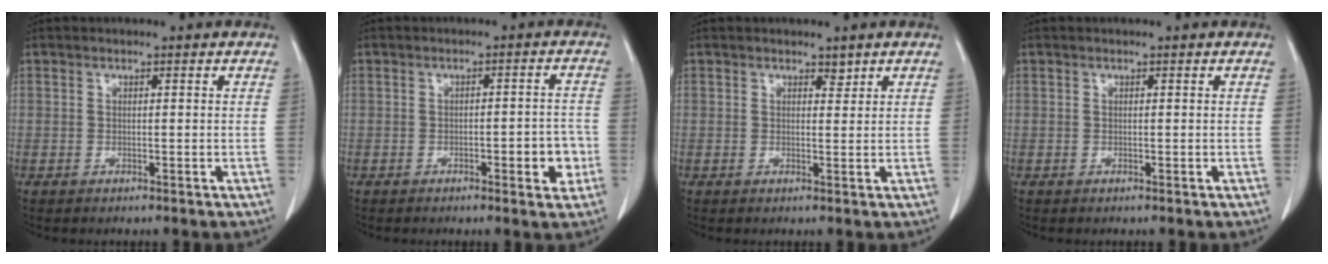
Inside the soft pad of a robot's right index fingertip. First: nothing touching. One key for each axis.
{"total": 4.8, "fx": -1.8, "fy": 1.3, "fz": 4.3, "tx": -0.053, "ty": 0.006, "tz": -0.019}
{"total": 1.2, "fx": 0.9, "fy": 0.6, "fz": 0.4, "tx": -0.004, "ty": -0.003, "tz": 0.011}
{"total": 0.0}